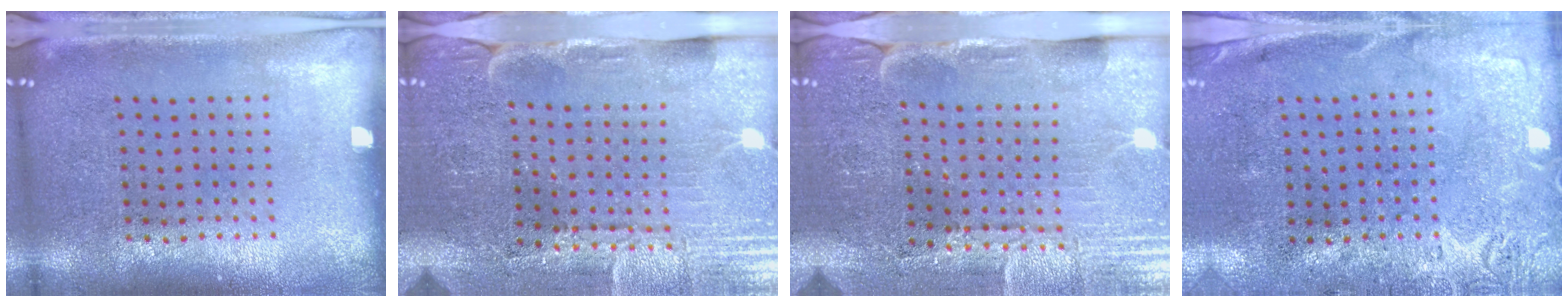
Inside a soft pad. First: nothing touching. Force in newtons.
{"total": 3.7, "press": 3.7, "slide": 0.3}
{"total": 3.7, "press": 3.7, "slide": 0.3}
{"total": 2.9, "press": 2.2, "slide": 1.8}